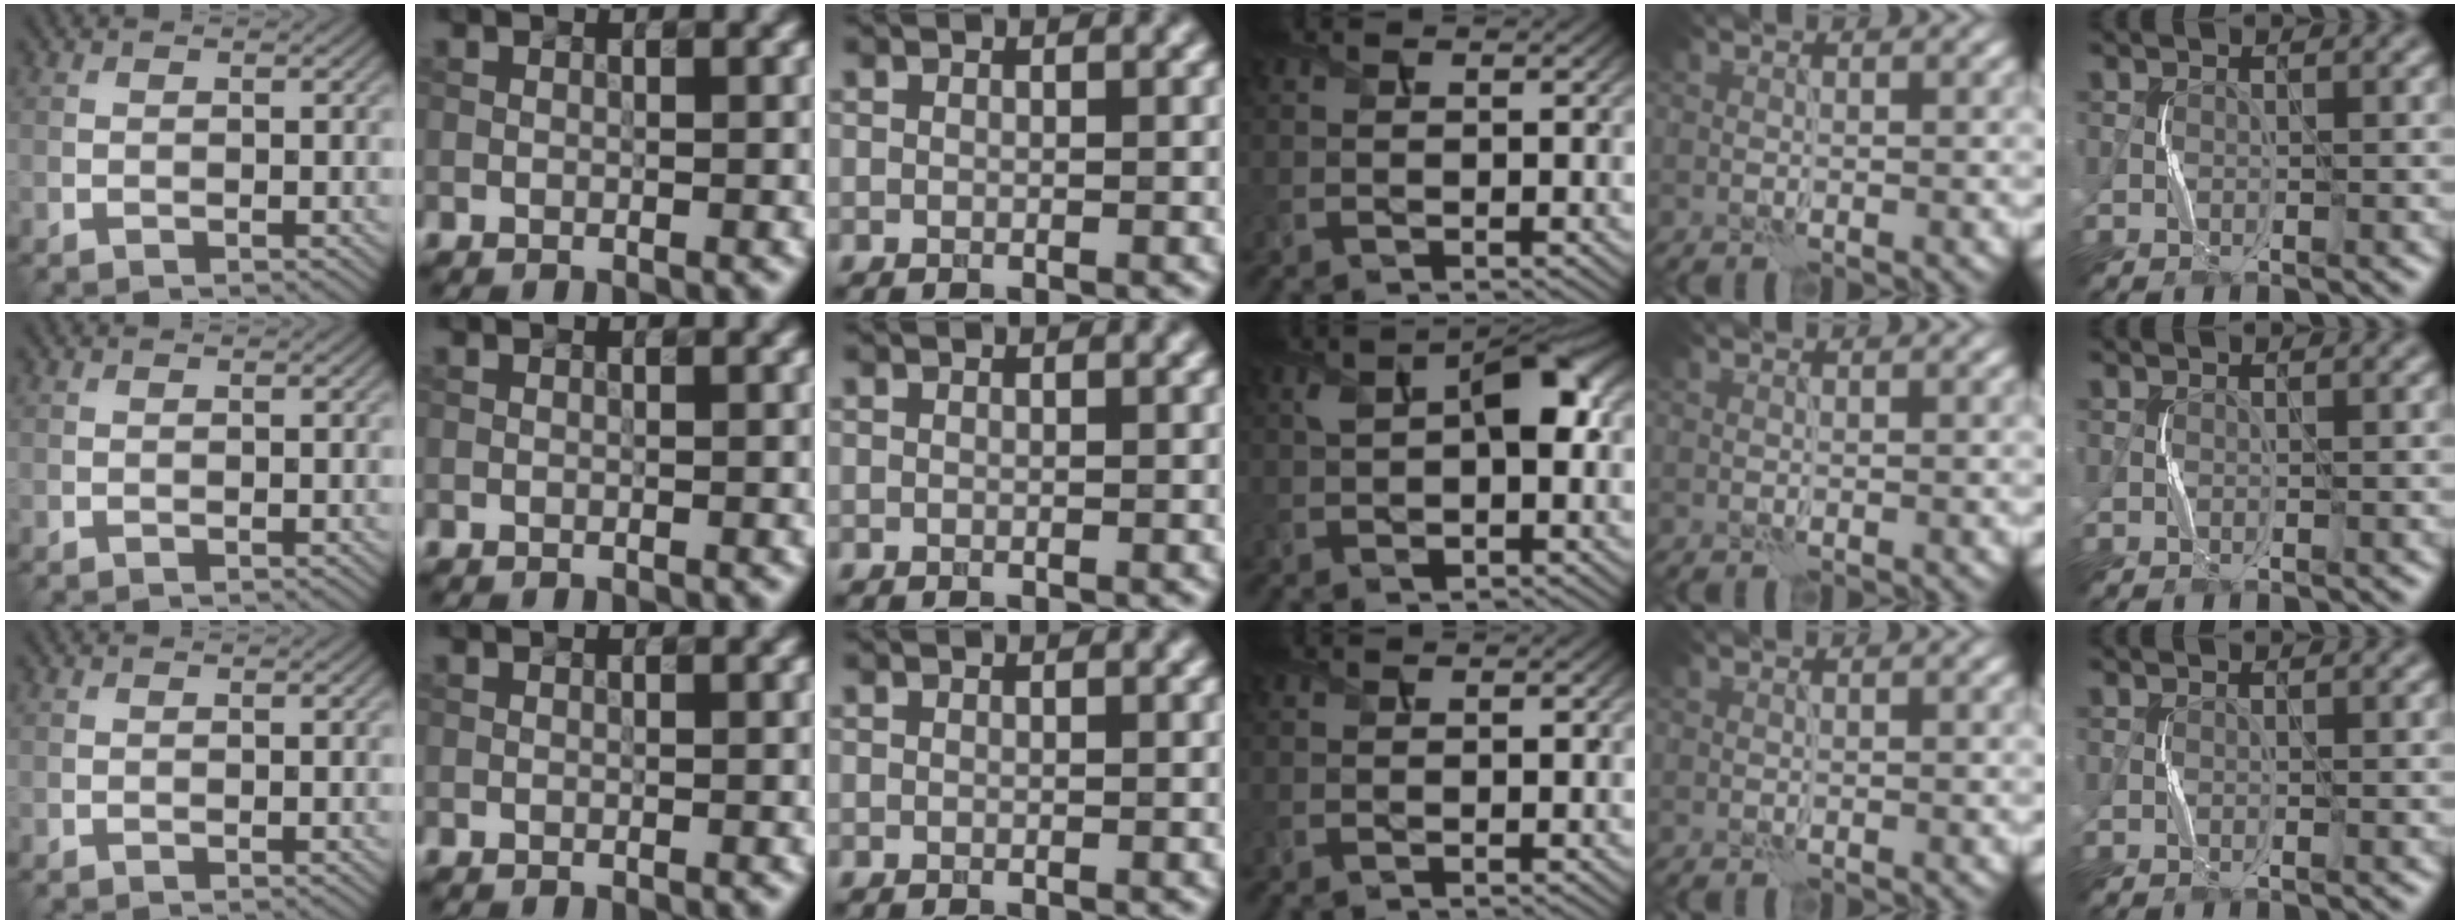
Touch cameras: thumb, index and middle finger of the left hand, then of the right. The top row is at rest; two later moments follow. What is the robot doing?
{"motion": "squeeze", "object": "stress ball aka squeeze ball"}